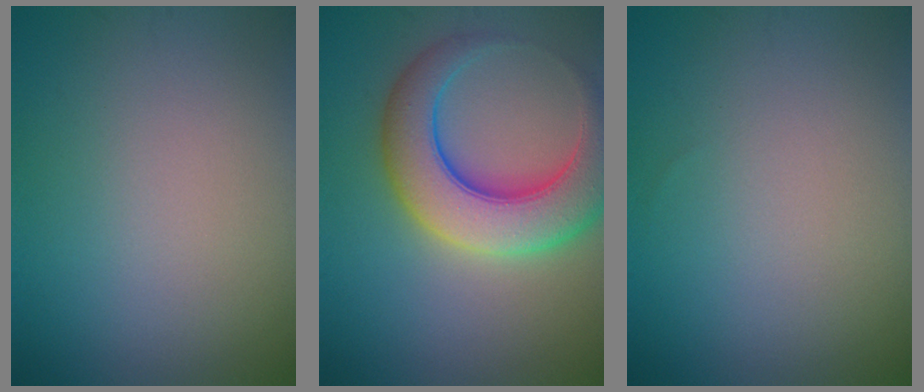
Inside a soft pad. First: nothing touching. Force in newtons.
{"total": 8.3, "press": 8.3, "slide": 0.3}
{"total": 0.0}